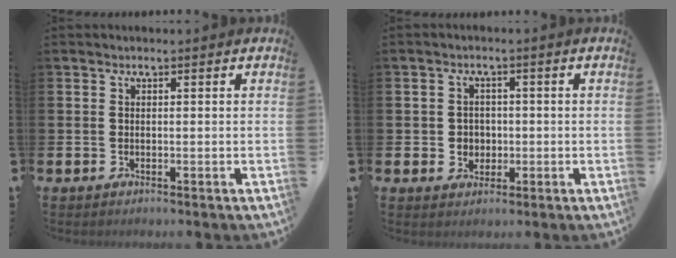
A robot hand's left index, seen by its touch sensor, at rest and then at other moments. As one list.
[{"total": 2.6, "force": [0.0, 2.5, 0.6], "torque": [0.000, 0.000, -0.009]}]